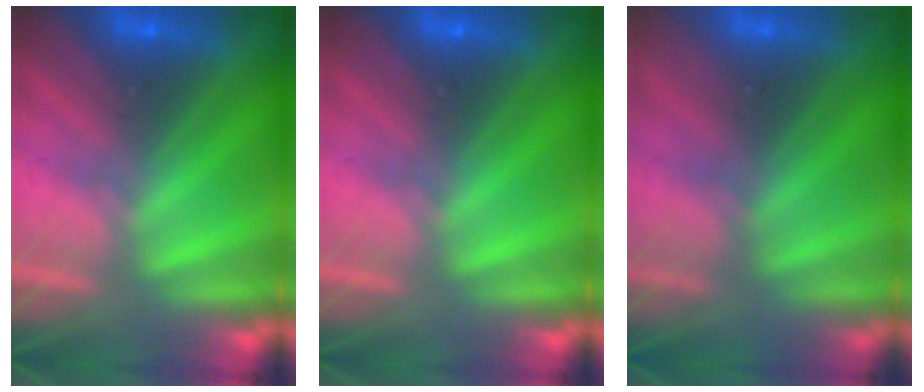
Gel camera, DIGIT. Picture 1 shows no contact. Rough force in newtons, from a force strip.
{"total": 0.0}
{"total": 2.7}